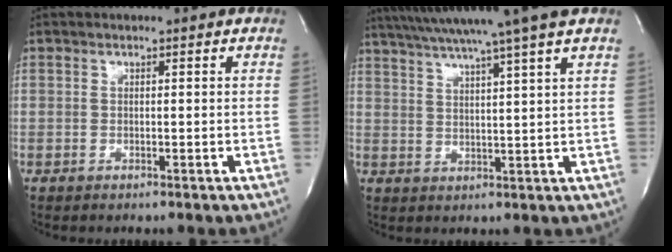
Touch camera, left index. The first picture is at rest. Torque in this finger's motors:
{"motor_torque": [0.31, -0.40, 0.87, 0.21]}